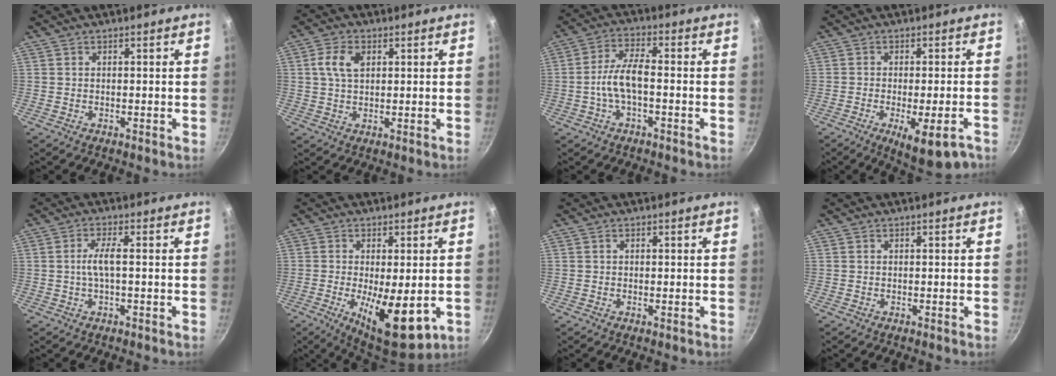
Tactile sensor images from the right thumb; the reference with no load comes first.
{"total": 5.7, "force": [1.6, 3.4, 4.3], "torque": [-0.075, 0.005, 0.027]}
{"total": 7.0, "force": [-1.6, 2.7, 6.3], "torque": [-0.127, 0.028, -0.037]}
{"total": 9.6, "force": [-4.8, 2.8, 7.9], "torque": [-0.101, 0.004, -0.061]}
{"total": 3.8, "force": [-0.2, 0.7, 3.7], "torque": [-0.082, 0.011, -0.005]}
{"total": 12.6, "force": [-2.8, 4.6, 11.4], "torque": [-0.165, -0.012, -0.030]}
{"total": 0.6, "force": [0.1, 0.3, 0.4], "torque": [-0.006, 0.001, 0.001]}
{"total": 0.0}